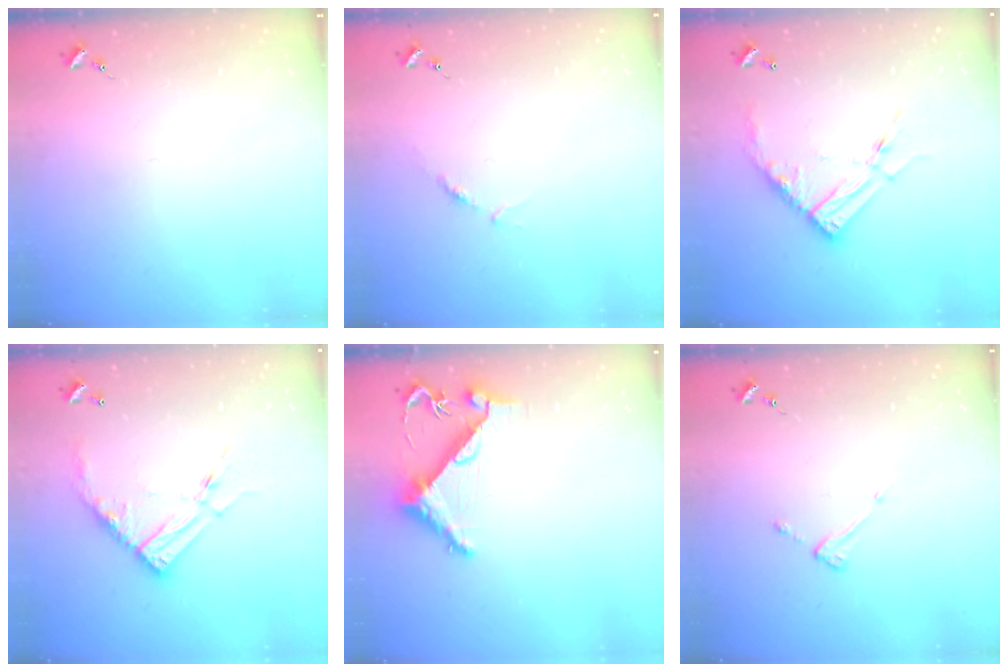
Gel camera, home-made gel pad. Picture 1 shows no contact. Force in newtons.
{"total": 4.7, "press": 4.7, "slide": 0.5}
{"total": 14.1, "press": 14.0, "slide": 1.4}
{"total": 14.1, "press": 14.0, "slide": 1.4}
{"total": 6.3, "press": 6.3, "slide": 0.6}
{"total": 3.8, "press": 3.8, "slide": 0.4}